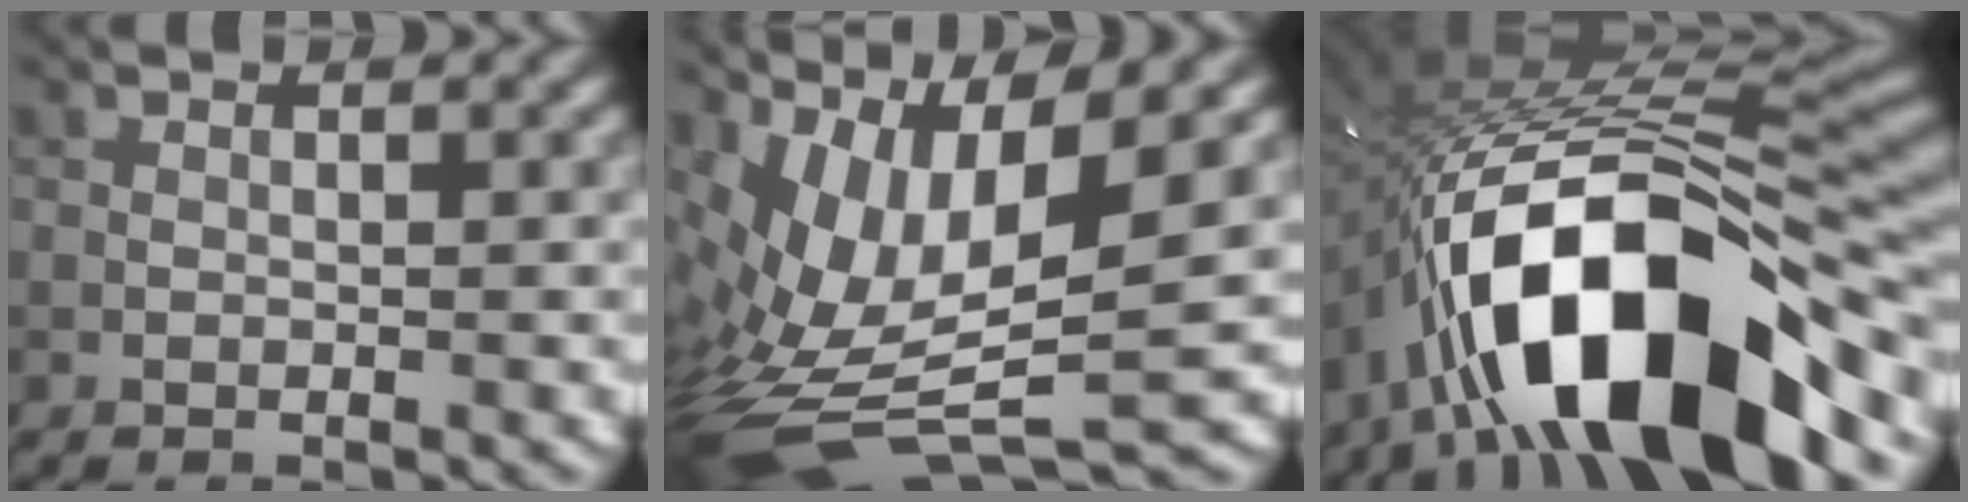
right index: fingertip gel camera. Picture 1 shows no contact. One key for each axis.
{"total": 11.9, "fx": 0.6, "fy": 4.7, "fz": 10.9, "tx": -0.236, "ty": -0.006, "tz": 0.027}
{"total": 17.0, "fx": -7.5, "fy": 7.5, "fz": 13.2, "tx": -0.223, "ty": 0.011, "tz": -0.125}